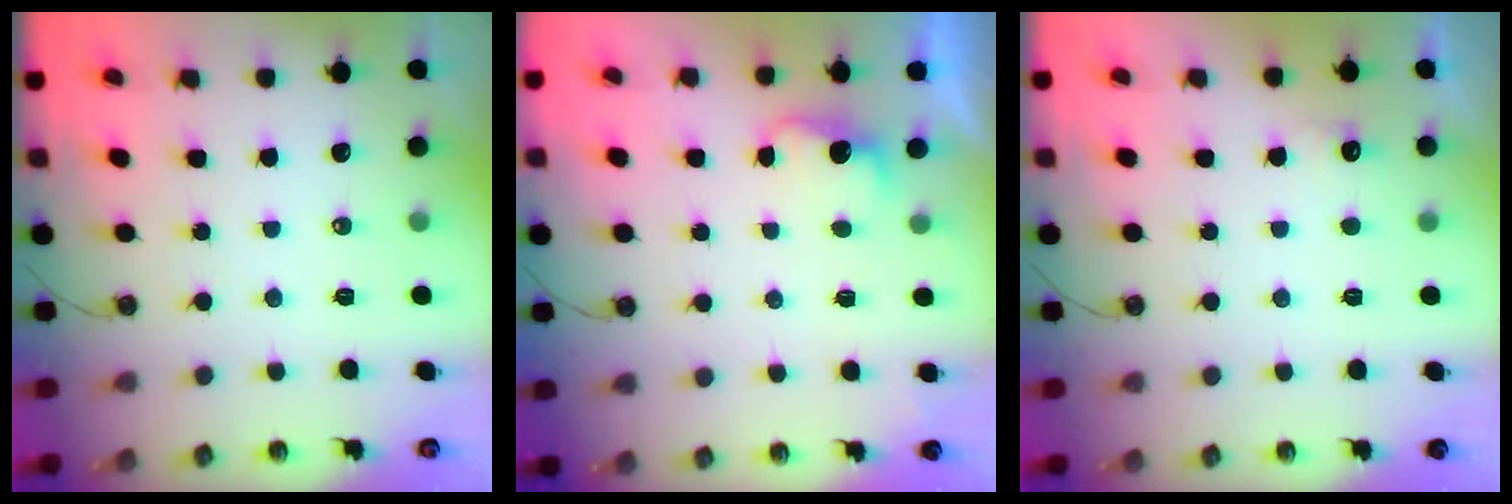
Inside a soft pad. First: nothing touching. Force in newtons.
{"total": 2.8, "press": 2.6, "slide": 1.0}
{"total": 4.5, "press": 4.3, "slide": 1.2}